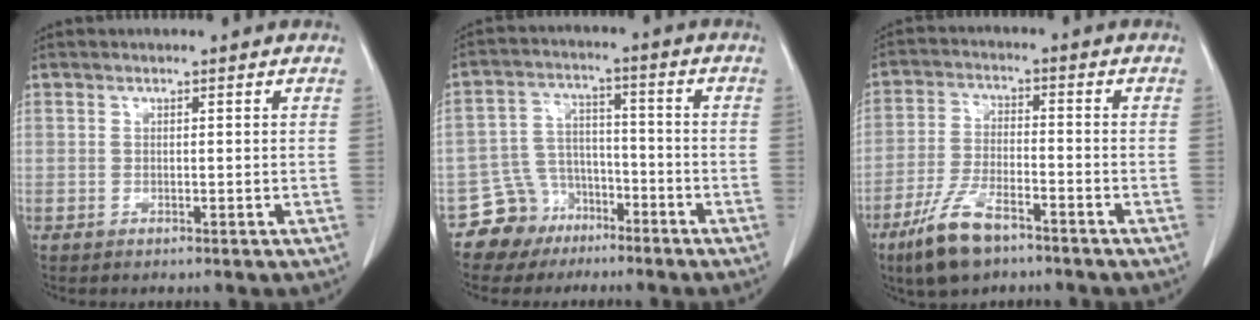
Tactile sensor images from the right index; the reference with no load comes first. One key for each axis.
{"total": 7.7, "fx": -5.1, "fy": 5.7, "fz": 0.1, "tx": 0.003, "ty": 0.026, "tz": -0.088}
{"total": 9.3, "fx": -6.3, "fy": 2.8, "fz": 6.2, "tx": -0.133, "ty": -0.014, "tz": -0.118}